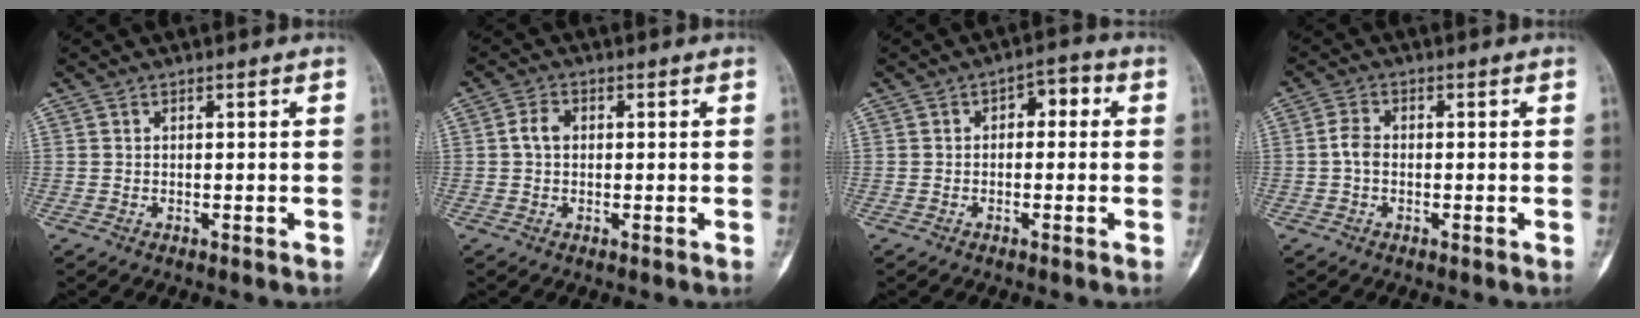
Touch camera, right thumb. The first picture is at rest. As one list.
[{"total": 2.9, "force": [0.2, 2.1, 1.9], "torque": [-0.036, 0.007, -0.001]}, {"total": 4.1, "force": [0.4, 2.6, 3.1], "torque": [-0.019, 0.020, -0.006]}, {"total": 2.7, "force": [-0.4, 1.8, 1.9], "torque": [-0.033, 0.007, -0.016]}]